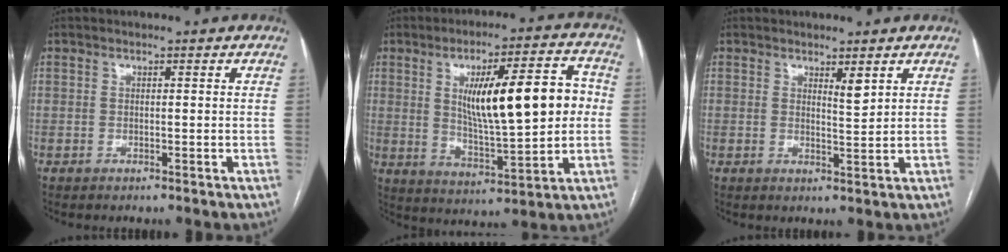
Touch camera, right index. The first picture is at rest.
{"total": 16.4, "force": [2.3, 3.6, 15.8], "torque": [-0.246, 0.021, 0.043]}
{"total": 2.2, "force": [1.5, 0.2, 1.6], "torque": [-0.032, -0.010, 0.030]}